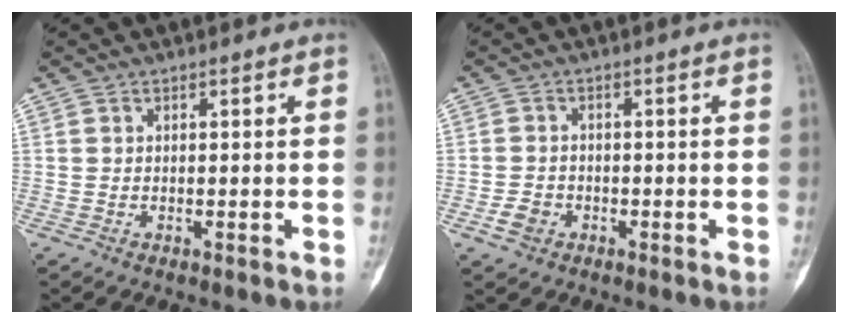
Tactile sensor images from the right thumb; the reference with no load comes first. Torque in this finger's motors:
{"motor_torque": [0.78, 0.14, 0.19, -0.57, 0.06]}